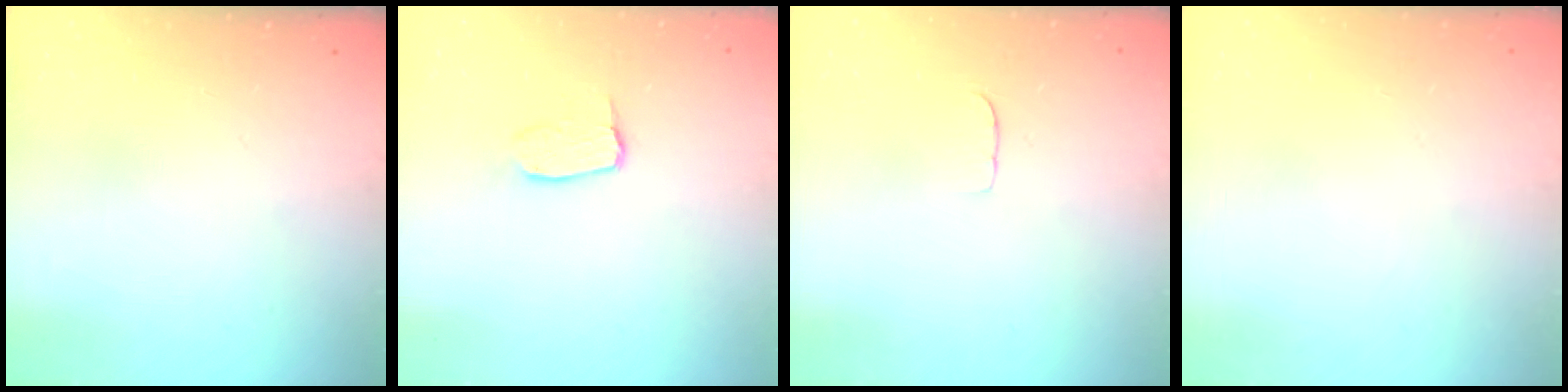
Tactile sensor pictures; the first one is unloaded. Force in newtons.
{"total": 6.1, "press": 6.0, "slide": 0.4}
{"total": 3.2, "press": 3.2, "slide": 0.3}
{"total": 0.0}